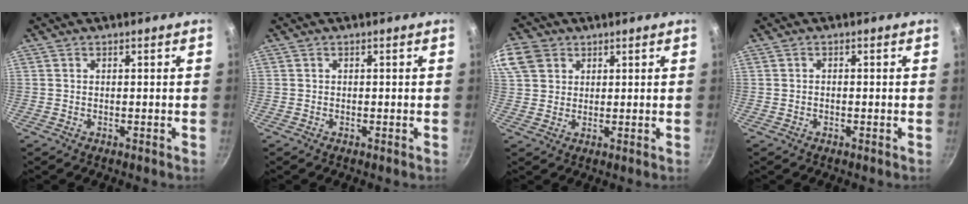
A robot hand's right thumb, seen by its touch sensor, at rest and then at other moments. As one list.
[{"total": 0.0}, {"total": 11.2, "force": [4.8, 9.0, 4.8], "torque": [-0.108, 0.016, 0.092]}, {"total": 0.6, "force": [-0.3, 0.4, 0.4], "torque": [-0.012, 0.005, -0.005]}]